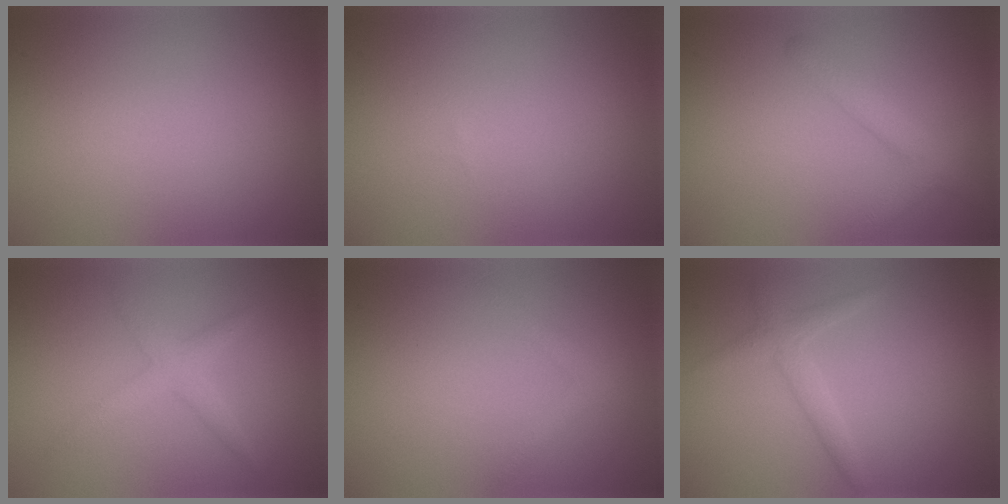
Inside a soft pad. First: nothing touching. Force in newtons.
{"total": 0.0}
{"total": 2.7, "press": 2.7, "slide": 0.2}
{"total": 2.3, "press": 2.3, "slide": 0.1}
{"total": 1.3, "press": 1.3, "slide": 0.1}
{"total": 1.8, "press": 1.8, "slide": 0.0}